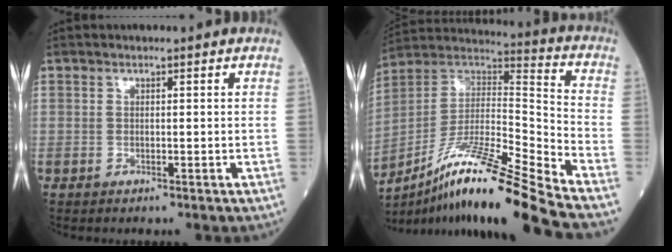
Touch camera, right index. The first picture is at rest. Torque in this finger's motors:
{"motor_torque": [0.08, -0.36, 0.31, 0.13]}